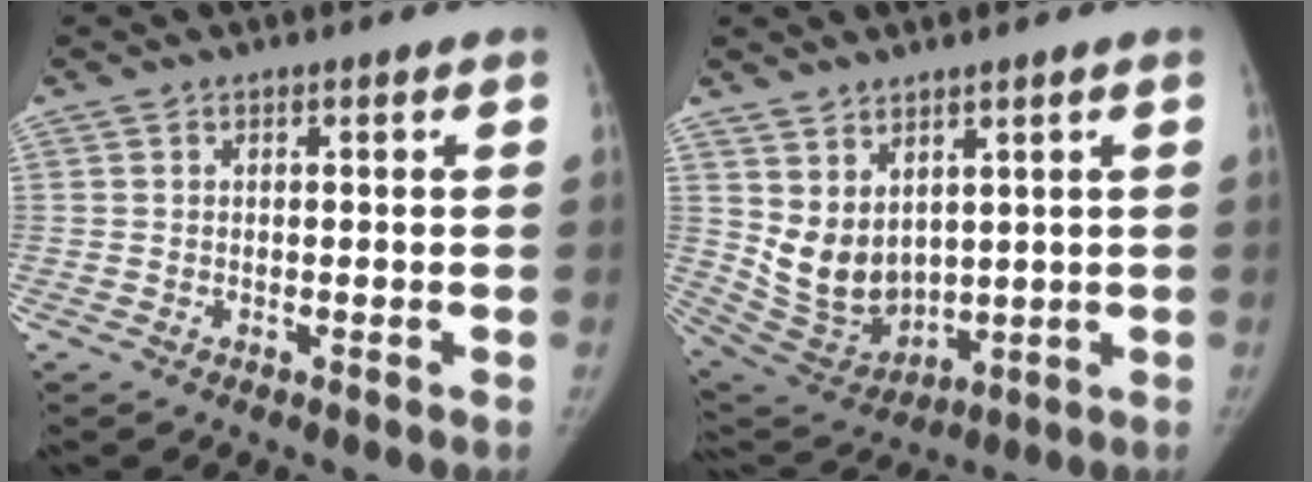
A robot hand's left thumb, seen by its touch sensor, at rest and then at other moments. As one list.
[{"total": 10.3, "force": [3.6, 7.1, 6.5], "torque": [-0.089, -0.034, 0.100]}]